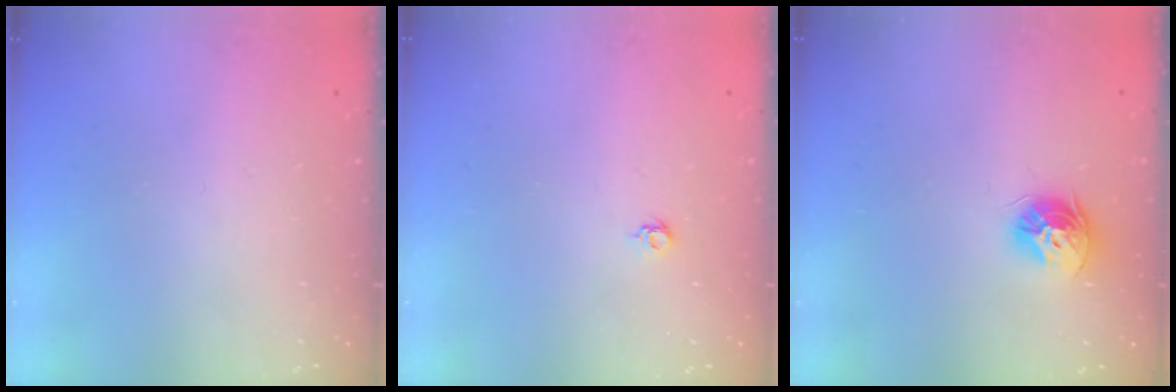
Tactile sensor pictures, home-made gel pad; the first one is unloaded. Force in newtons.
{"total": 3.7, "press": 3.6, "slide": 0.7}
{"total": 9.6, "press": 9.6, "slide": 0.9}